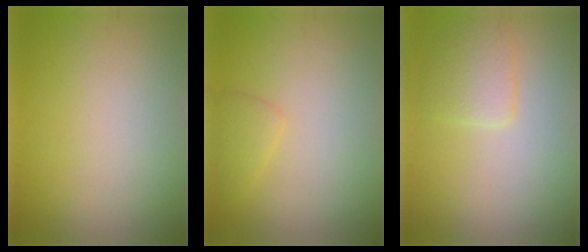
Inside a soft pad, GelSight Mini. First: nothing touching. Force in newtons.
{"total": 1.5, "press": 1.5, "slide": 0.0}
{"total": 2.6, "press": 2.6, "slide": 0.1}